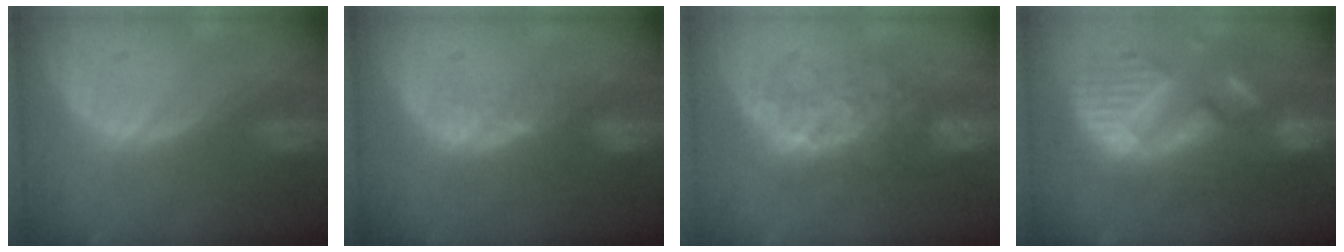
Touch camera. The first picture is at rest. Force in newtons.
{"total": 4.3, "press": 3.6, "slide": 2.3}
{"total": 7.7, "press": 7.5, "slide": 1.4}
{"total": 12.9, "press": 12.8, "slide": 1.4}